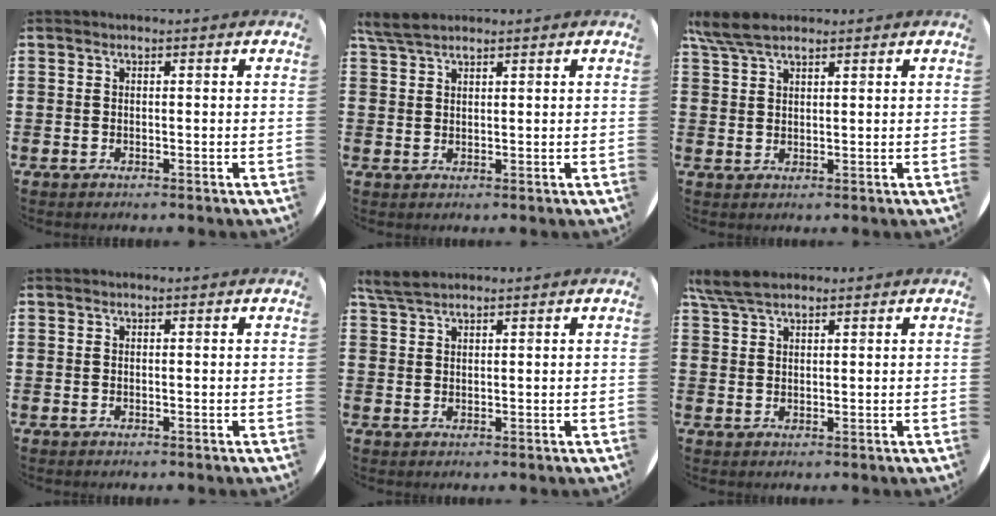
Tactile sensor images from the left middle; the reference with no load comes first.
{"total": 3.2, "force": [2.8, 0.8, 1.4], "torque": [-0.034, 0.003, 0.053]}
{"total": 4.8, "force": [3.8, 1.4, 2.6], "torque": [-0.060, 0.000, 0.072]}
{"total": 0.0}
{"total": 3.1, "force": [2.7, 0.7, 1.2], "torque": [-0.030, 0.004, 0.052]}
{"total": 4.4, "force": [3.6, 1.3, 2.2], "torque": [-0.051, 0.001, 0.068]}